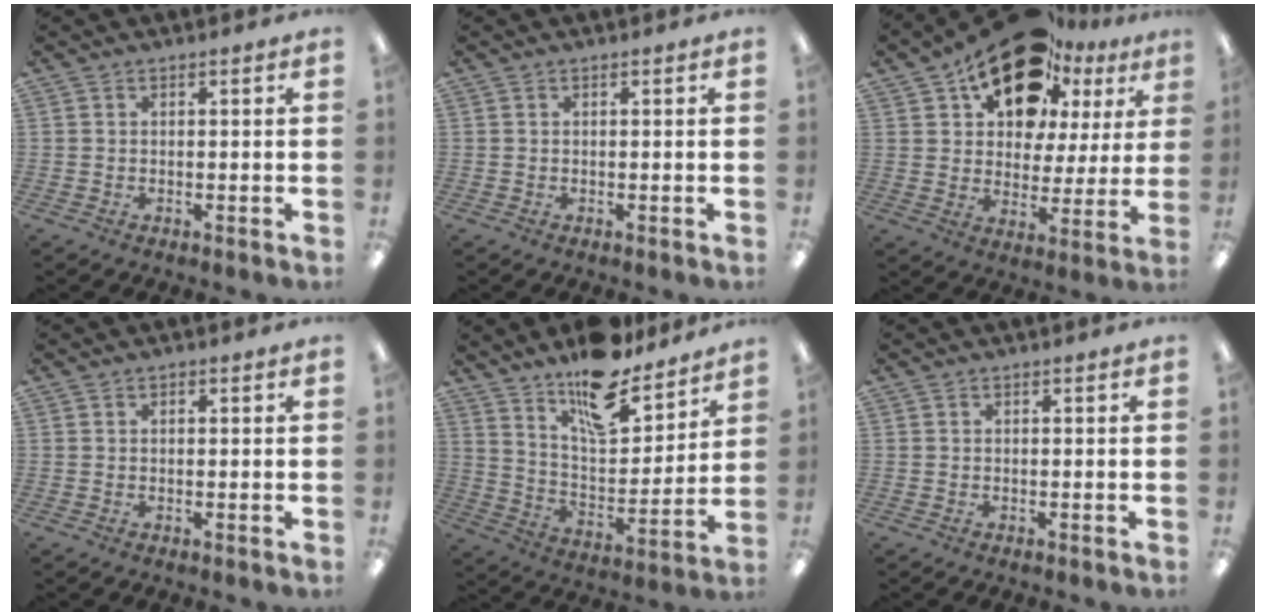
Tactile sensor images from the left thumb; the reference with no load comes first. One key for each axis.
{"total": 0.0}
{"total": 20.2, "fx": 13.7, "fy": 10.9, "fz": 10.1, "tx": -0.178, "ty": -0.068, "tz": 0.241}
{"total": 0.6, "fx": 0.3, "fy": 0.4, "fz": 0.4, "tx": -0.007, "ty": 0.004, "tz": 0.004}
{"total": 15.9, "fx": 12.7, "fy": 5.9, "fz": 7.6, "tx": -0.119, "ty": -0.088, "tz": 0.219}
{"total": 0.0}